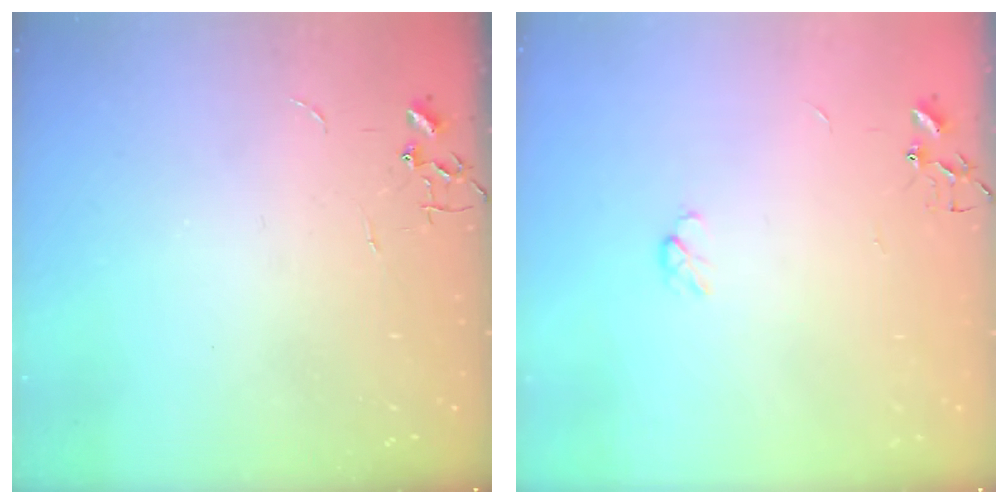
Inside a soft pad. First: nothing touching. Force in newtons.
{"total": 3.3, "press": 3.3, "slide": 0.6}